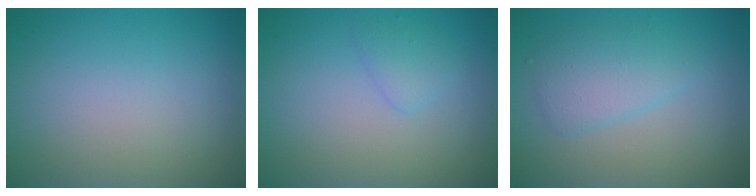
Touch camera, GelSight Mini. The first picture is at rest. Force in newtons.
{"total": 1.3, "press": 1.3, "slide": 0.1}
{"total": 2.7, "press": 2.7, "slide": 0.0}